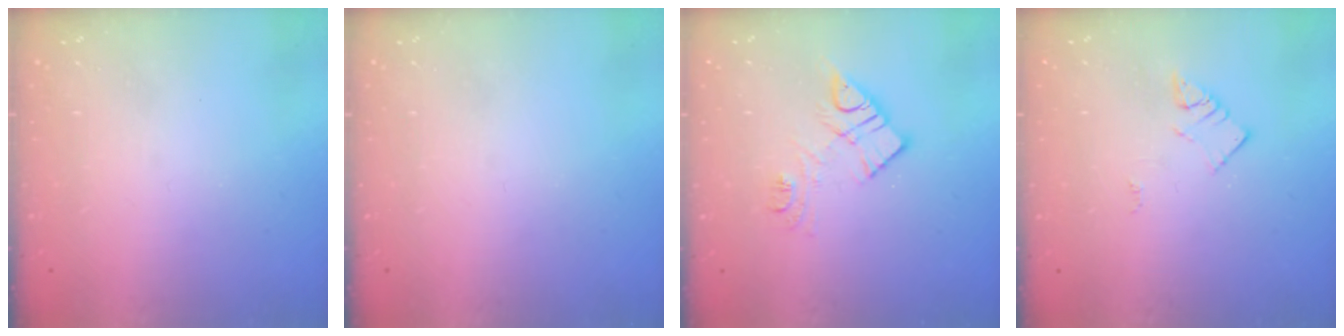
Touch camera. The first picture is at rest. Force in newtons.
{"total": 0.0}
{"total": 9.5, "press": 9.4, "slide": 0.6}
{"total": 2.9, "press": 2.9, "slide": 0.2}